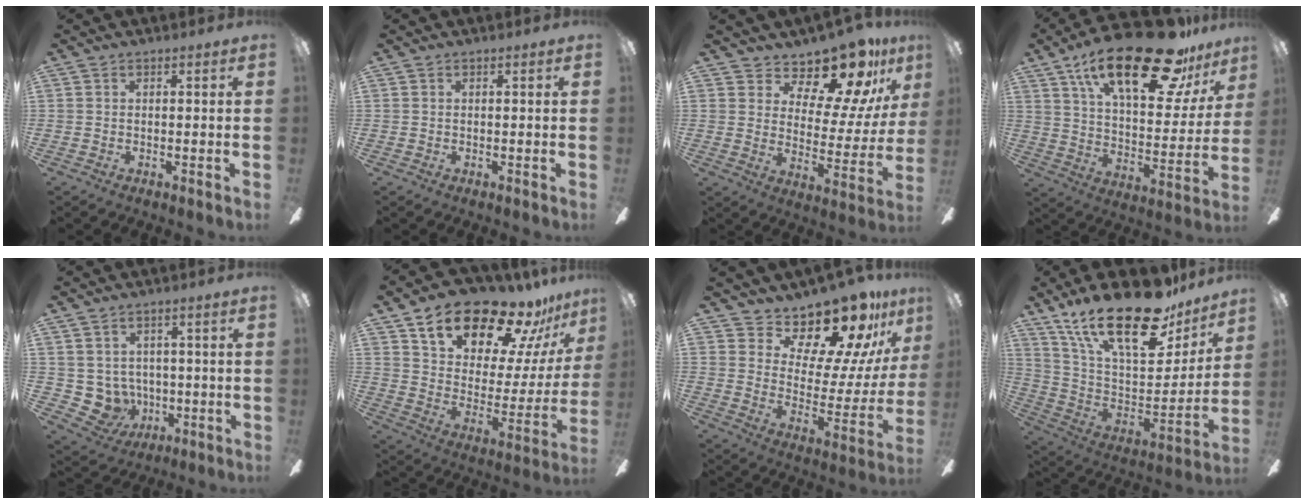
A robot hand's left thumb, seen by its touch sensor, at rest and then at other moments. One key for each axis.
{"total": 0.0}
{"total": 15.9, "fx": 13.0, "fy": 5.9, "fz": 7.1, "tx": -0.110, "ty": -0.105, "tz": 0.221}
{"total": 28.2, "fx": 18.1, "fy": 10.4, "fz": 19.1, "tx": -0.297, "ty": -0.101, "tz": 0.295}
{"total": 6.5, "fx": 1.3, "fy": 6.3, "fz": 1.3, "tx": -0.061, "ty": -0.014, "tz": 0.033}
{"total": 22.3, "fx": 17.0, "fy": 9.5, "fz": 10.9, "tx": -0.184, "ty": -0.109, "tz": 0.297}
{"total": 18.2, "fx": 16.0, "fy": 5.9, "fz": 6.4, "tx": -0.098, "ty": -0.139, "tz": 0.271}
{"total": 26.9, "fx": 17.8, "fy": 10.4, "fz": 17.2, "tx": -0.290, "ty": -0.103, "tz": 0.304}